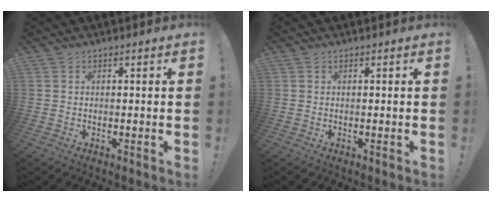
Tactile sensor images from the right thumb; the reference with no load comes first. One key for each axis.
{"total": 0.0}